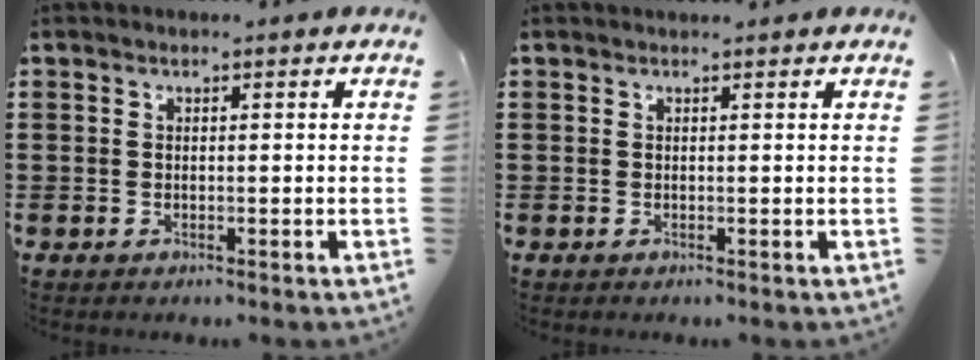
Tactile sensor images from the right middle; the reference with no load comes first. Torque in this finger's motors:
{"motor_torque": [0.03, -0.07, -0.02, -0.01]}